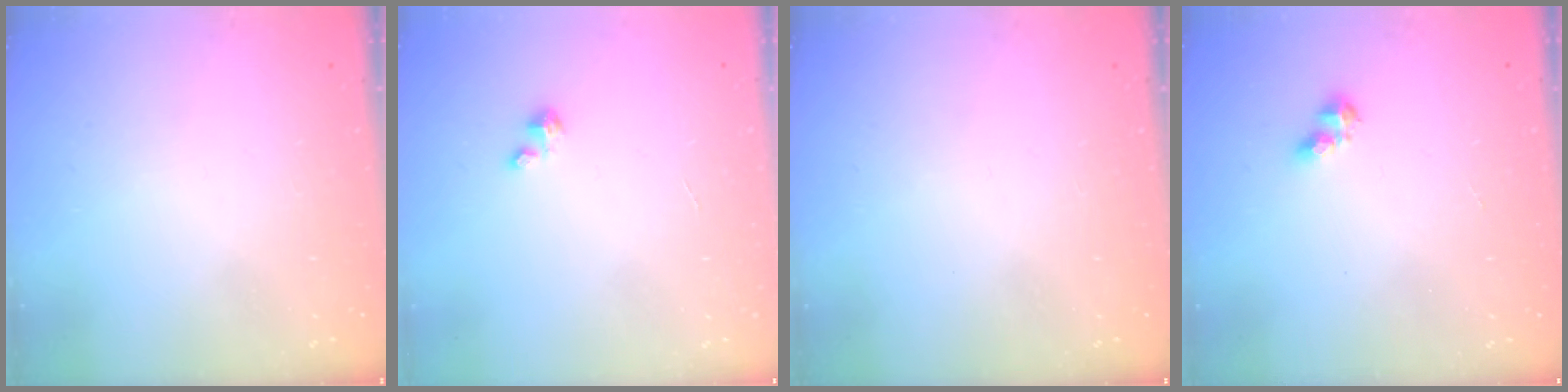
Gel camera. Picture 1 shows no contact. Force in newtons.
{"total": 0.6, "press": 0.6, "slide": 0.3}
{"total": 0.0}
{"total": 2.9, "press": 2.9, "slide": 0.3}